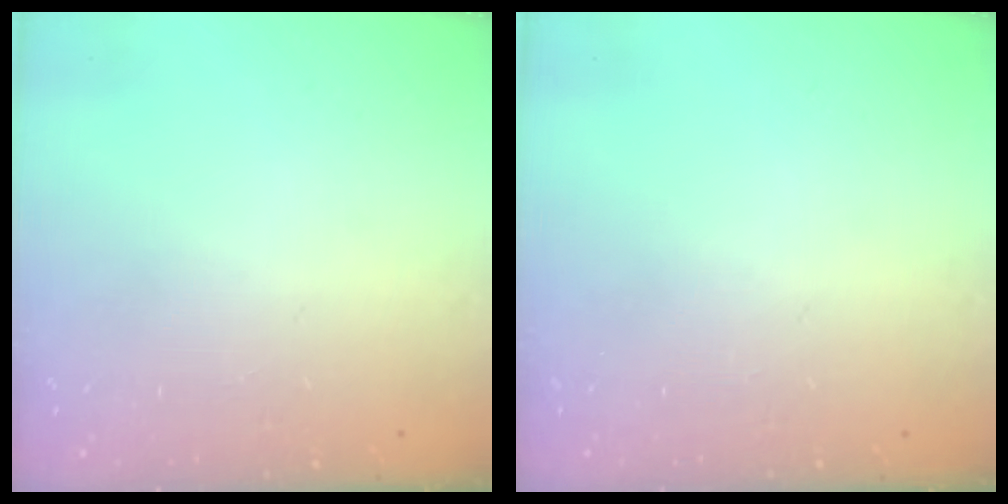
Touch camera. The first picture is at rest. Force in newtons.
{"total": 0.0}